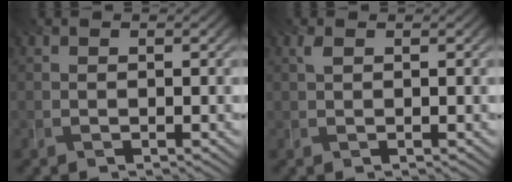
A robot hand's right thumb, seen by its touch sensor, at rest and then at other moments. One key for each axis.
{"total": 0.9, "fx": 0.4, "fy": 0.3, "fz": 0.7, "tx": -0.020, "ty": 0.002, "tz": 0.010}